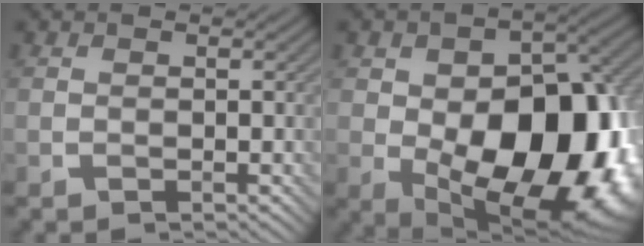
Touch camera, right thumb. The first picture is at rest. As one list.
[{"total": 18.3, "force": [-3.0, 11.4, 14.0], "torque": [-0.180, -0.016, -0.040]}]